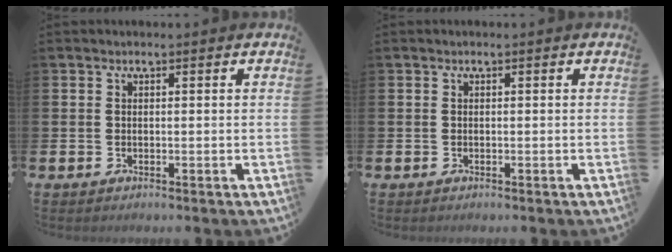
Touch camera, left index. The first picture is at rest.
{"total": 0.0}